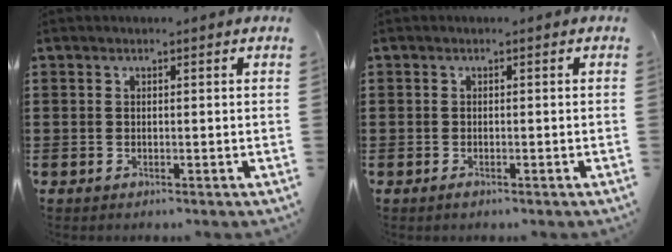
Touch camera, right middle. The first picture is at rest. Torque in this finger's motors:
{"motor_torque": [0.55, 0.21, 0.00, 0.03]}